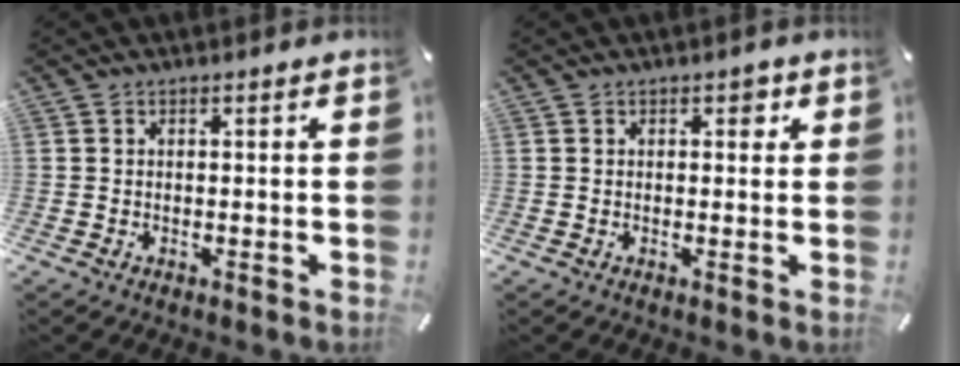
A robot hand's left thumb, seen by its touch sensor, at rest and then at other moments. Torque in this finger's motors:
{"motor_torque": [0.08, 0.07, 0.00, -0.36, 0.00]}